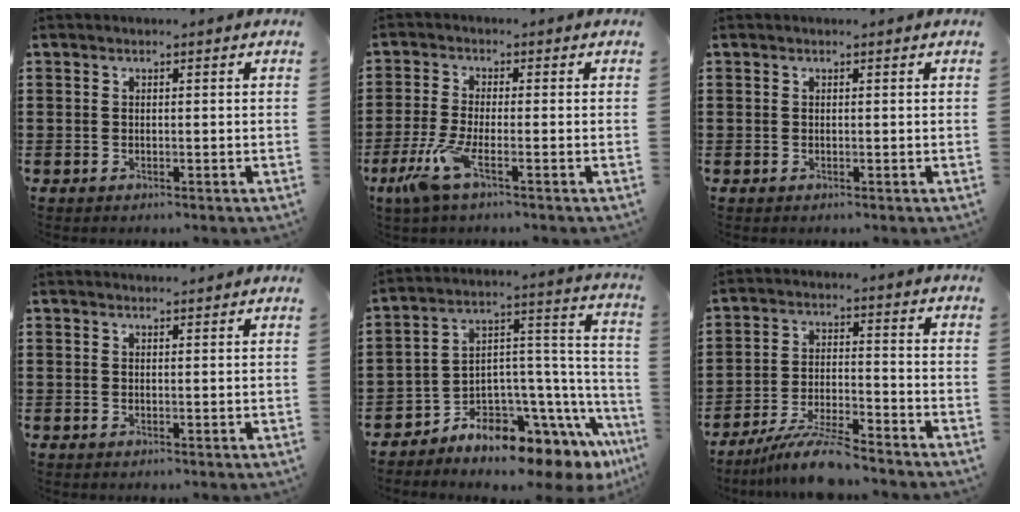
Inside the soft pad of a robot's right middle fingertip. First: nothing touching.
{"total": 5.6, "force": [-2.6, 1.0, 4.9], "torque": [-0.116, -0.015, -0.053]}
{"total": 0.0}
{"total": 1.0, "force": [1.0, 0.1, 0.1], "torque": [0.004, -0.003, 0.017]}
{"total": 6.0, "force": [-5.6, 1.8, 1.3], "torque": [-0.032, -0.030, -0.110]}
{"total": 7.7, "force": [-6.8, 0.4, 3.5], "torque": [-0.068, -0.001, -0.128]}